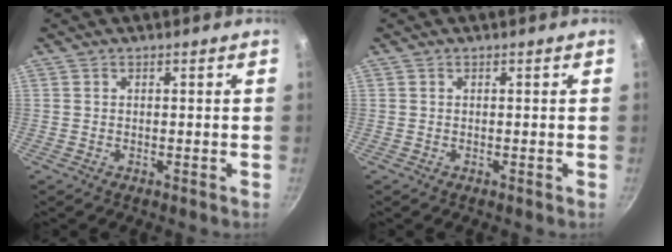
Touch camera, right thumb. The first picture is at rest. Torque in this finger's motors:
{"motor_torque": [-0.01, -0.01, 0.00, 0.00, 0.00]}